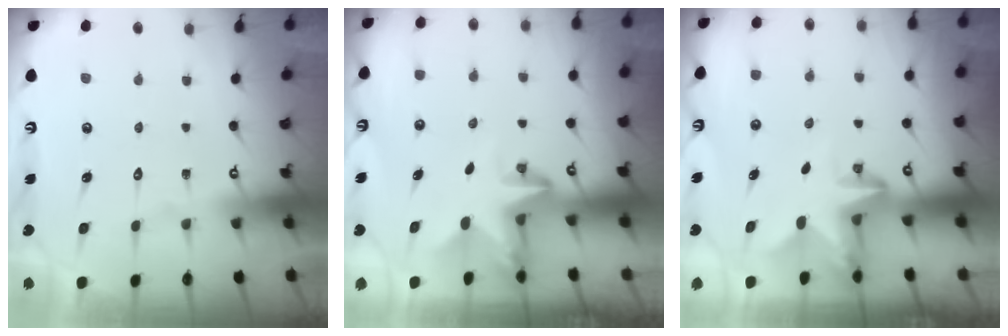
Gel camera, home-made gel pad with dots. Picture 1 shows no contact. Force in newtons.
{"total": 2.8, "press": 2.8, "slide": 0.2}
{"total": 3.0, "press": 2.9, "slide": 0.6}